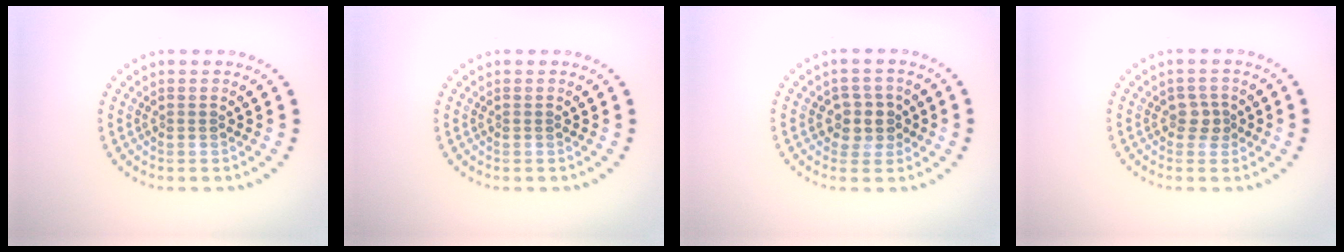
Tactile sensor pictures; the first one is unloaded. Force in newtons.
{"total": 0.0}
{"total": 2.5, "press": 2.2, "slide": 1.2}
{"total": 1.5, "press": 1.3, "slide": 0.7}